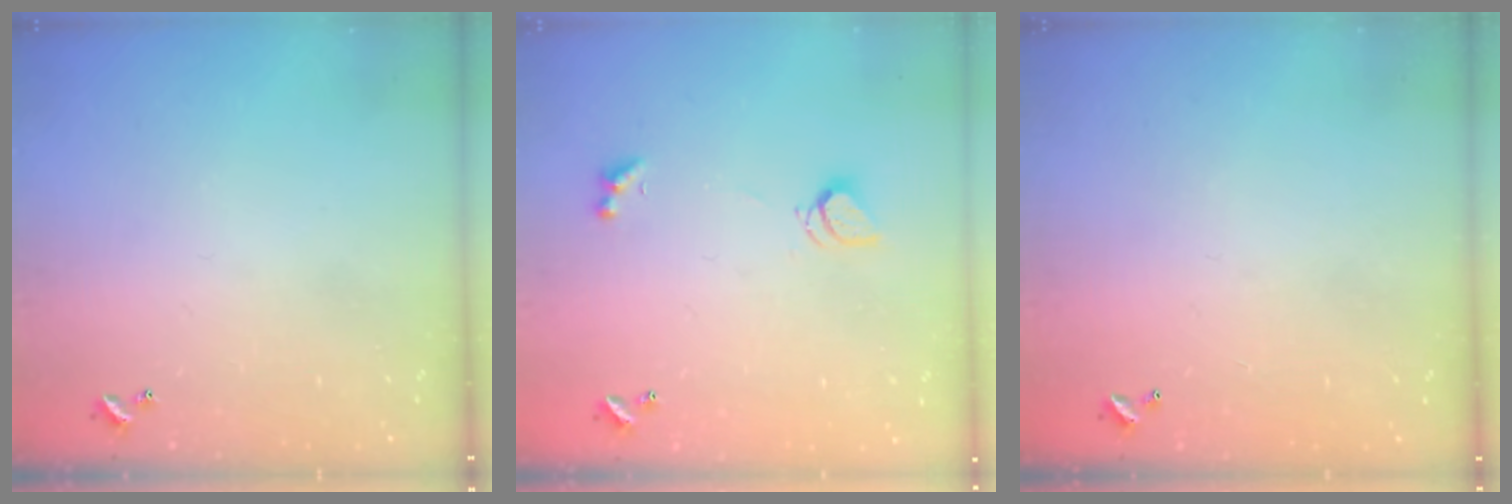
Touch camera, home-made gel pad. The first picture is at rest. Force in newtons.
{"total": 2.5, "press": 2.5, "slide": 0.6}
{"total": 3.0, "press": 3.0, "slide": 0.1}